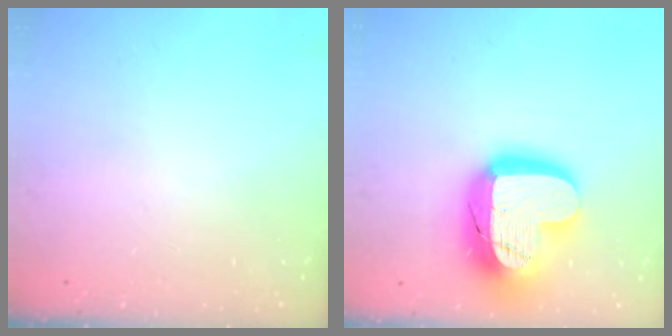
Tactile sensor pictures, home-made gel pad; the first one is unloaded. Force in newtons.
{"total": 21.1, "press": 21.0, "slide": 1.7}